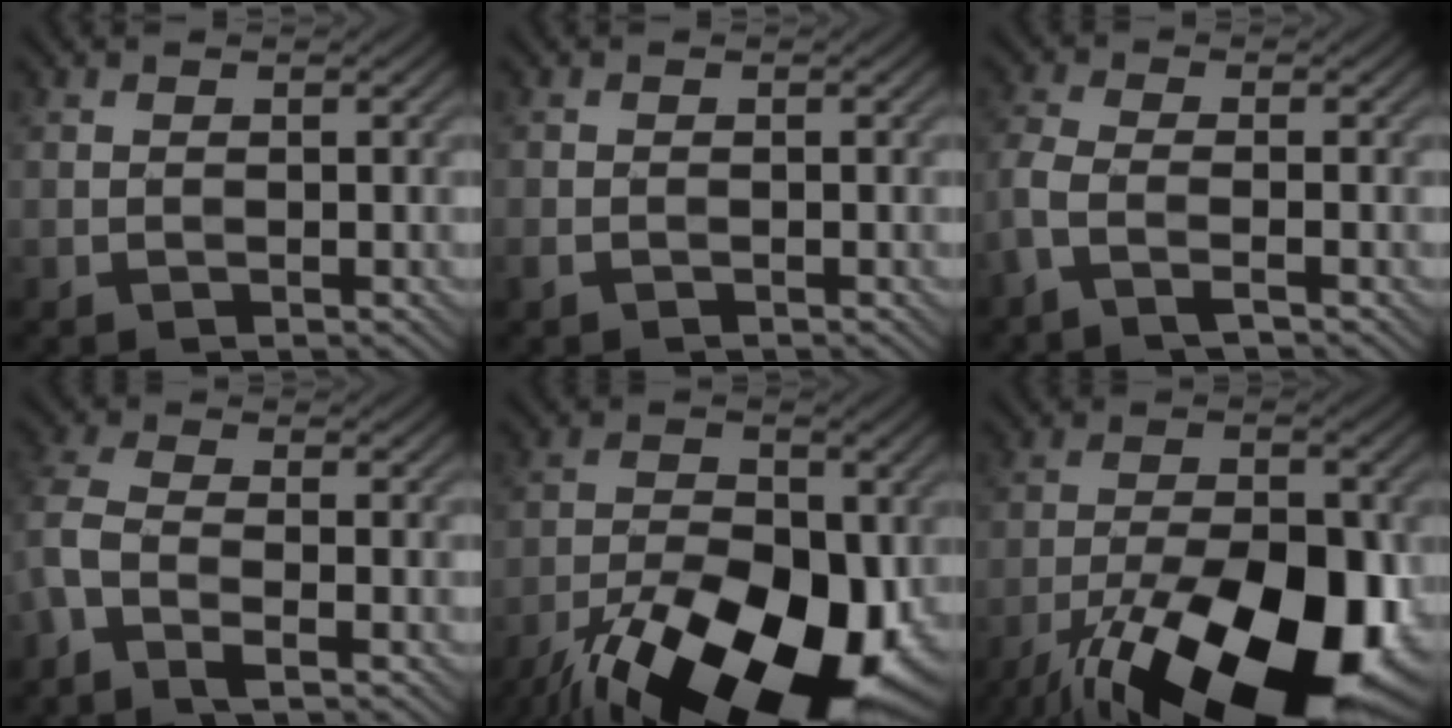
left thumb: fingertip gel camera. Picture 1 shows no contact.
{"total": 1.0, "force": [-0.8, 0.4, 0.5], "torque": [-0.012, -0.003, -0.018]}
{"total": 4.0, "force": [-2.2, 1.0, 3.1], "torque": [-0.081, -0.003, -0.060]}
{"total": 4.7, "force": [-2.6, 1.6, 3.6], "torque": [-0.092, -0.003, -0.064]}
{"total": 18.9, "force": [-10.7, 8.4, 13.1], "torque": [-0.212, -0.024, -0.171]}
{"total": 20.1, "force": [-11.5, 7.6, 14.6], "torque": [-0.233, -0.032, -0.182]}